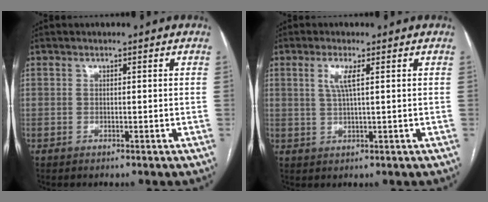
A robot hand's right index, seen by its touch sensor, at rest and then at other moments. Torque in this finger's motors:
{"motor_torque": [0.01, 0.00, 0.24, 0.08]}